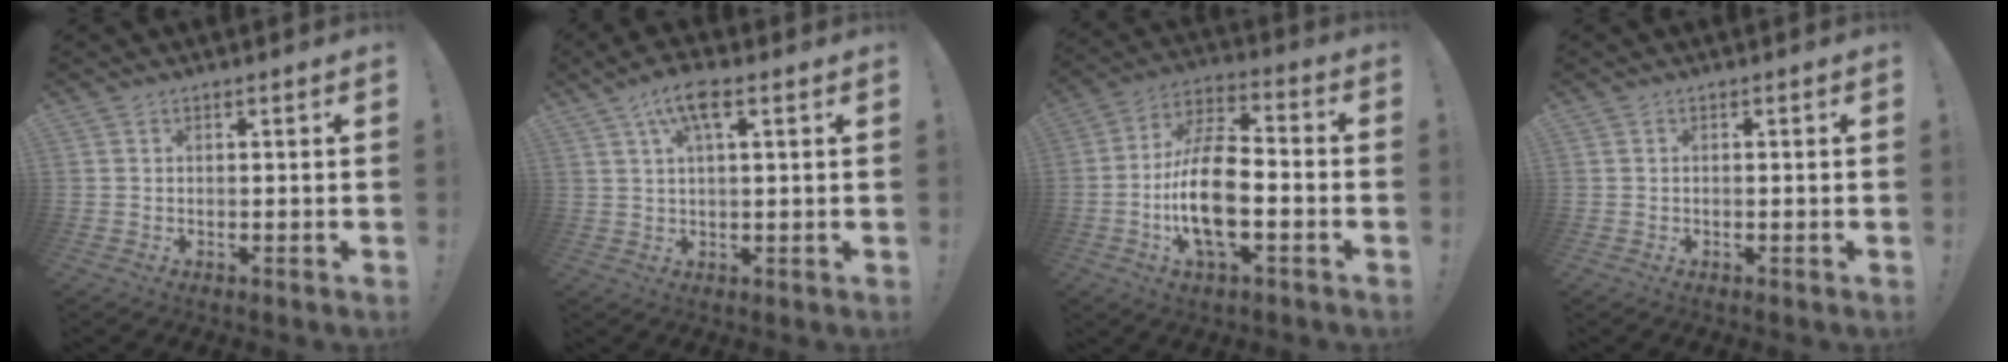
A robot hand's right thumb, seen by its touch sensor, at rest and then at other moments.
{"total": 7.9, "force": [3.6, 2.5, 6.5], "torque": [-0.112, -0.004, 0.061]}
{"total": 17.3, "force": [-4.1, 8.2, 14.7], "torque": [-0.292, 0.013, -0.071]}
{"total": 0.0}